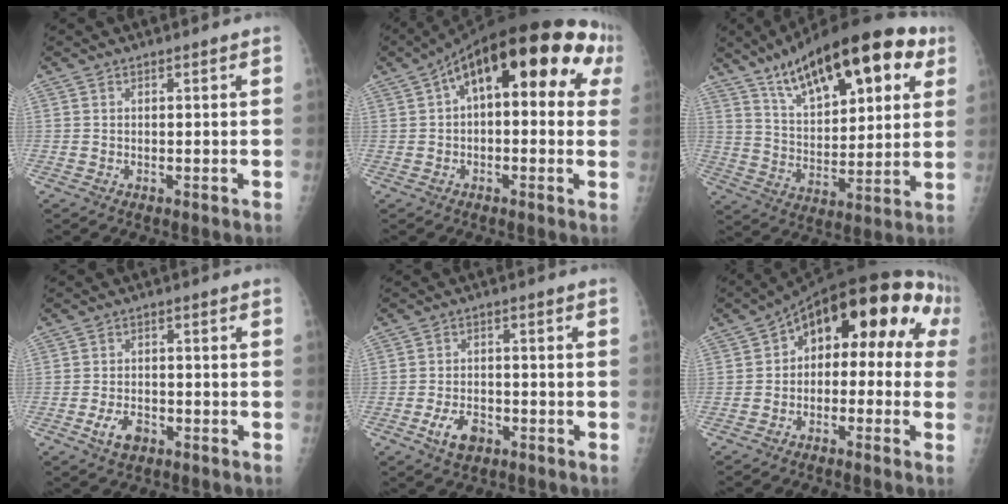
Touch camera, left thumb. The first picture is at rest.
{"total": 20.1, "force": [6.0, 8.8, 17.0], "torque": [-0.219, 0.051, 0.075]}
{"total": 24.8, "force": [13.0, 9.9, 18.6], "torque": [-0.254, -0.024, 0.209]}
{"total": 4.5, "force": [-2.4, 2.6, 2.8], "torque": [-0.048, 0.015, -0.040]}
{"total": 5.6, "force": [-2.9, 3.3, 3.5], "torque": [-0.057, 0.018, -0.048]}
{"total": 16.7, "force": [2.6, 9.8, 13.3], "torque": [-0.128, 0.053, 0.019]}